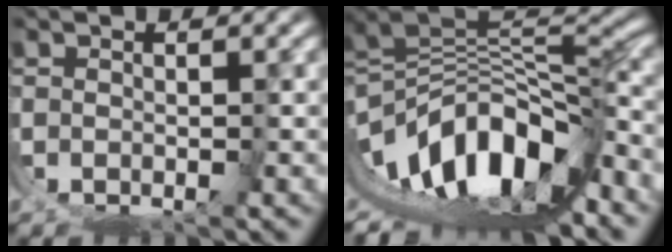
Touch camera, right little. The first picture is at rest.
{"total": 18.0, "force": [-4.0, 11.5, 13.3], "torque": [-0.209, -0.028, -0.051]}